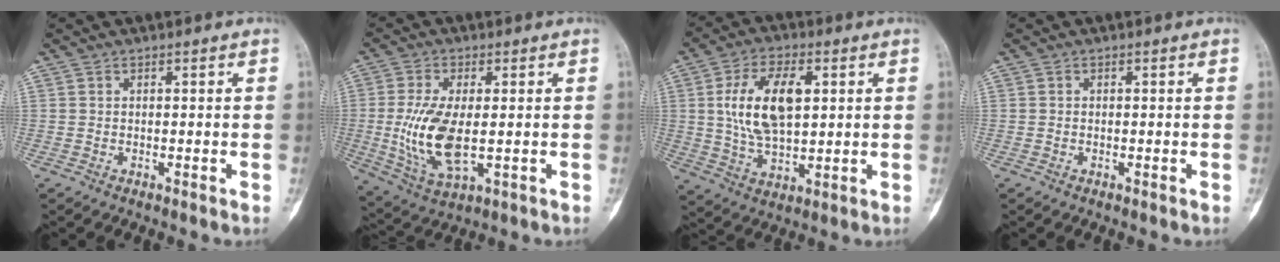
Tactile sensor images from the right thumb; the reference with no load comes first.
{"total": 12.1, "force": [-0.8, 5.4, 10.7], "torque": [-0.222, -0.014, -0.005]}
{"total": 13.4, "force": [2.8, 7.0, 11.1], "torque": [-0.196, -0.003, 0.054]}
{"total": 0.0}